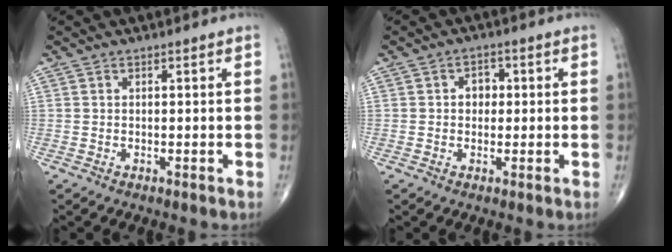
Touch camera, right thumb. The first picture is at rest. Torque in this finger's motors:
{"motor_torque": [0.02, 0.98, 0.37, 0.01, -0.02]}